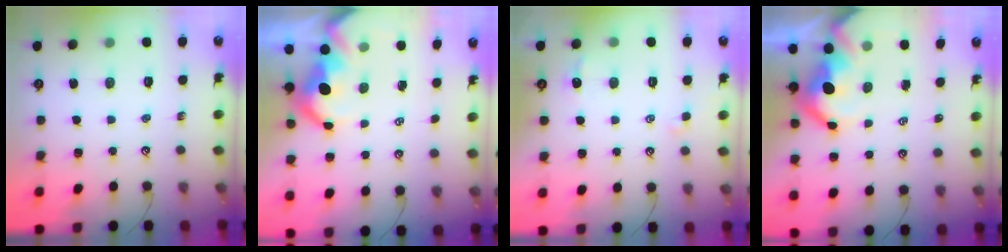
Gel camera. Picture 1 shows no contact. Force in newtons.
{"total": 3.9, "press": 3.8, "slide": 1.0}
{"total": 1.1, "press": 0.9, "slide": 0.6}
{"total": 10.1, "press": 10.0, "slide": 1.3}